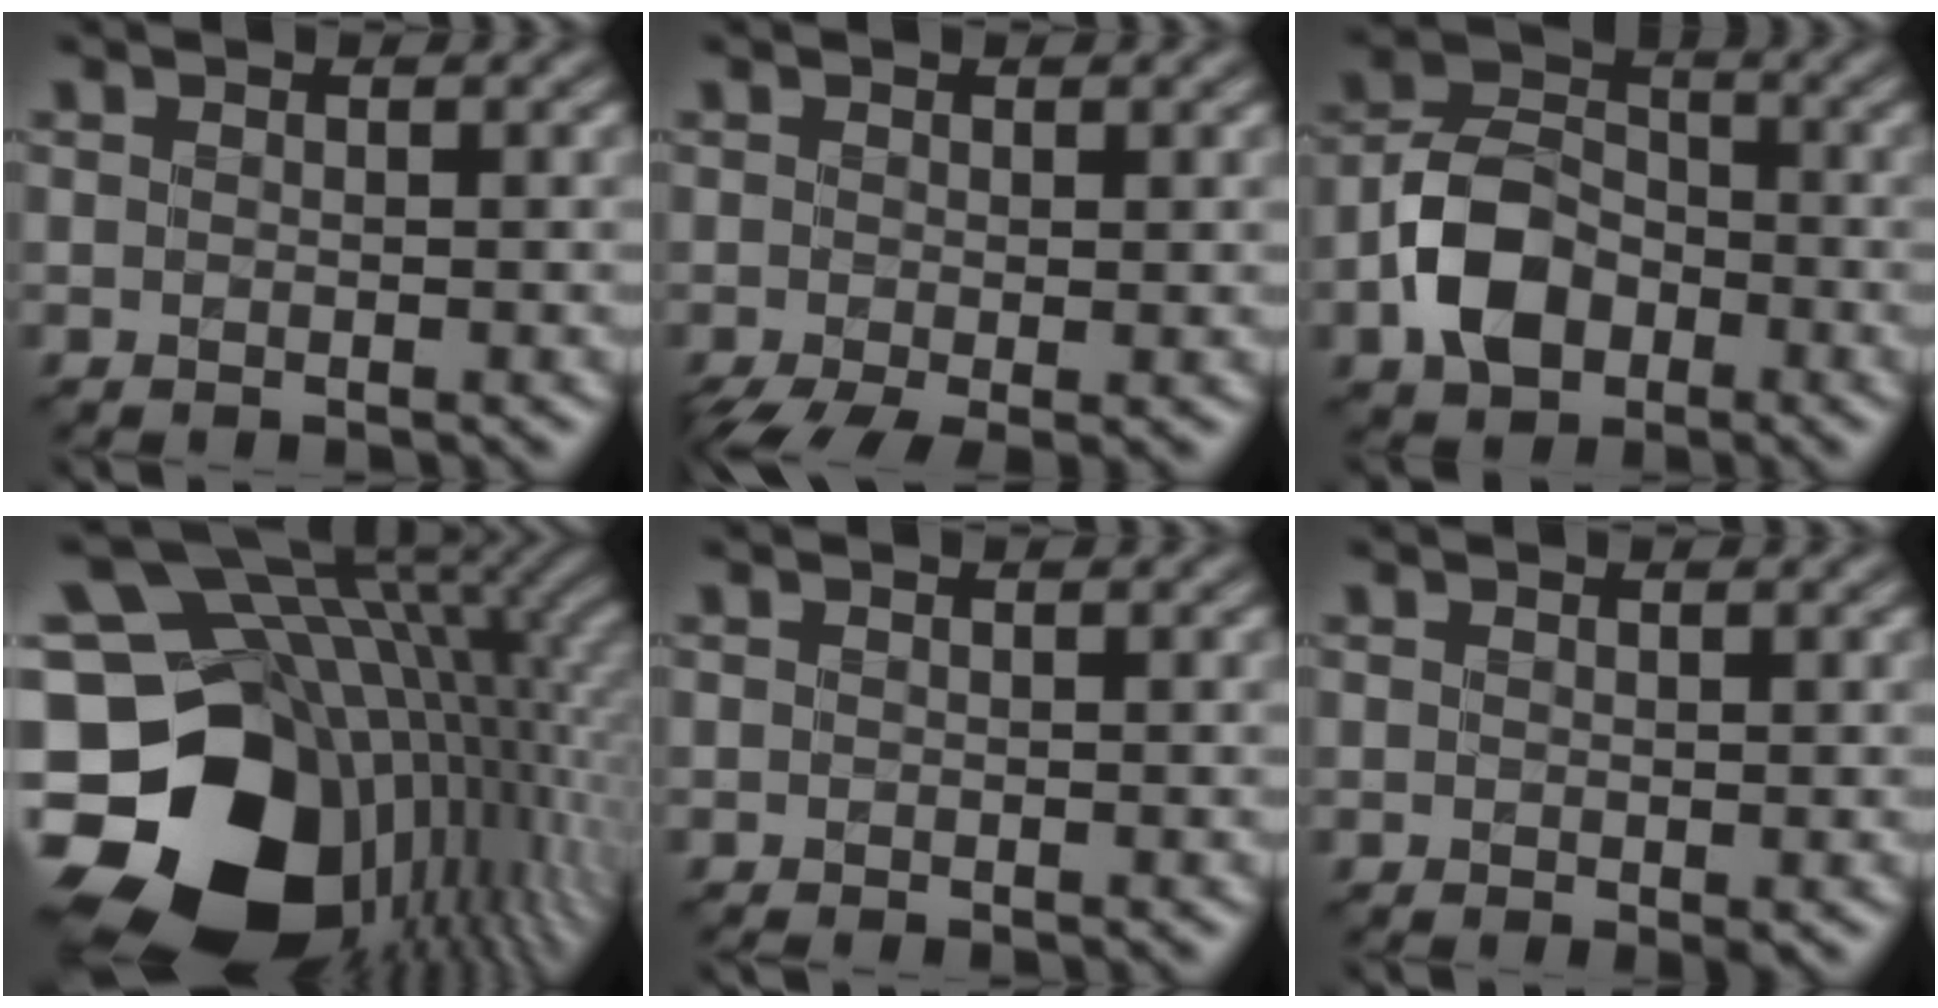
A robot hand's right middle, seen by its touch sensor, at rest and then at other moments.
{"total": 3.8, "force": [-1.8, 1.2, 3.1], "torque": [-0.057, -0.014, -0.032]}
{"total": 6.2, "force": [-2.4, 4.5, 3.5], "torque": [-0.070, 0.006, -0.055]}
{"total": 20.4, "force": [-4.8, 14.6, 13.4], "torque": [-0.265, -0.026, -0.055]}
{"total": 0.0}
{"total": 0.6, "force": [0.1, 0.4, 0.5], "torque": [-0.006, -0.002, 0.002]}